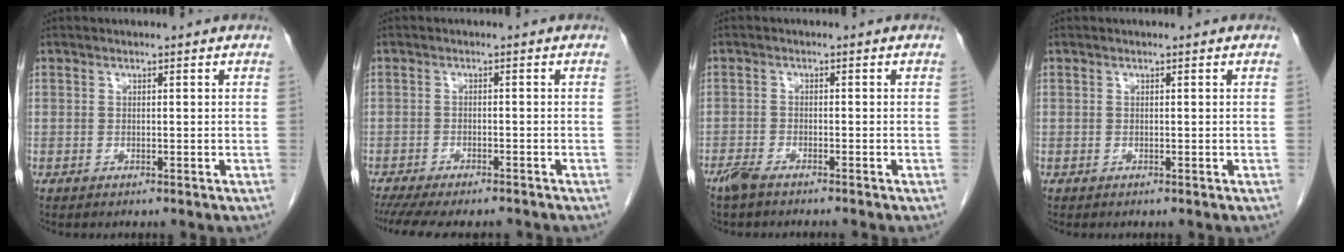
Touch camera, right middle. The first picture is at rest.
{"total": 12.3, "force": [-10.6, 2.9, 5.4], "torque": [-0.100, -0.013, -0.144]}
{"total": 3.4, "force": [-2.9, 0.3, 1.8], "torque": [-0.034, -0.007, -0.049]}
{"total": 0.0}